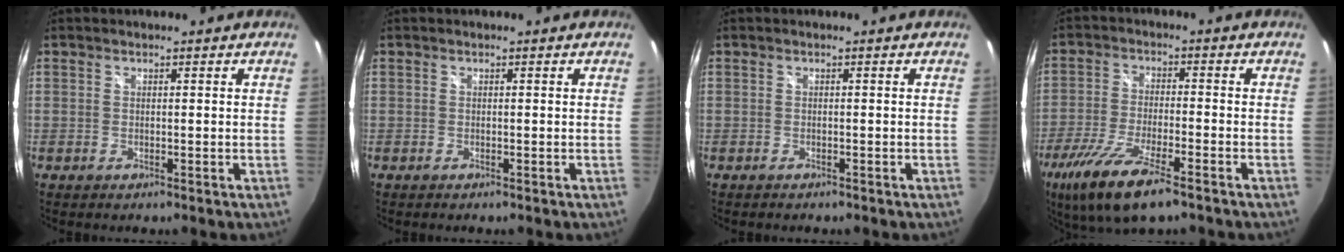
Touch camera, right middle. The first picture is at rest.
{"total": 0.0}
{"total": 0.9, "force": [-0.7, 0.4, 0.2], "torque": [-0.007, -0.002, -0.012]}
{"total": 13.5, "force": [-8.6, 3.3, 9.8], "torque": [-0.217, -0.041, -0.164]}